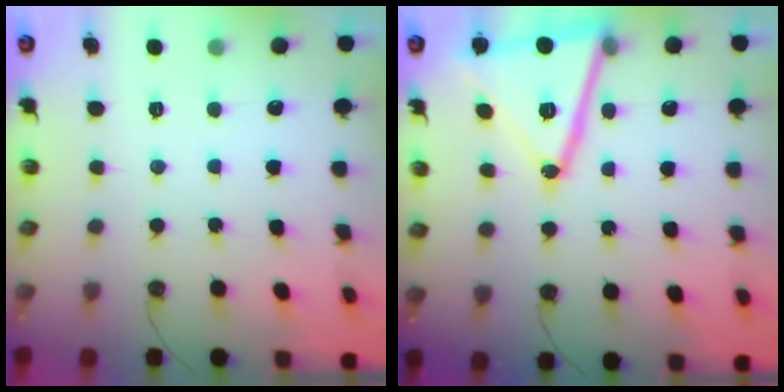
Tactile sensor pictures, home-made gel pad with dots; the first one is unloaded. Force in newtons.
{"total": 19.4, "press": 19.1, "slide": 3.4}